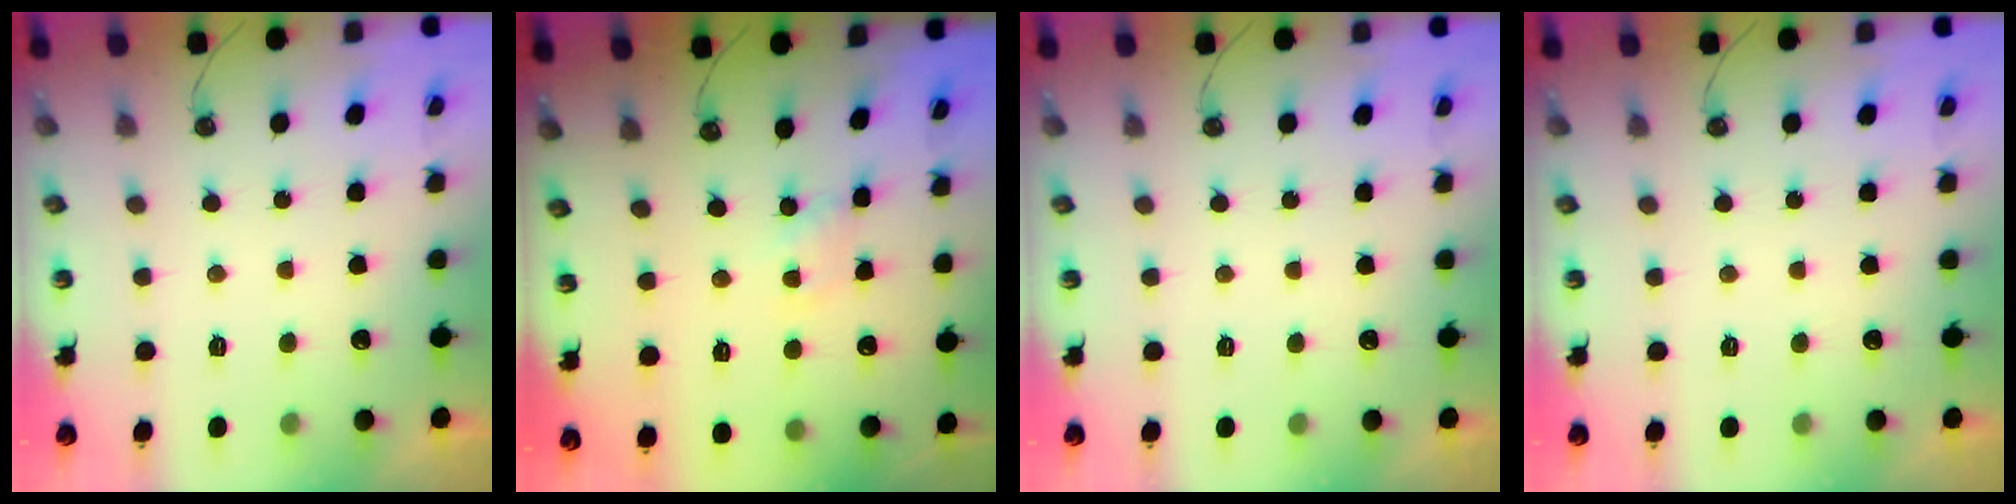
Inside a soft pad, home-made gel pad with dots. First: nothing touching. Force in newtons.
{"total": 2.2, "press": 2.2, "slide": 0.3}
{"total": 0.0}
{"total": 0.0}